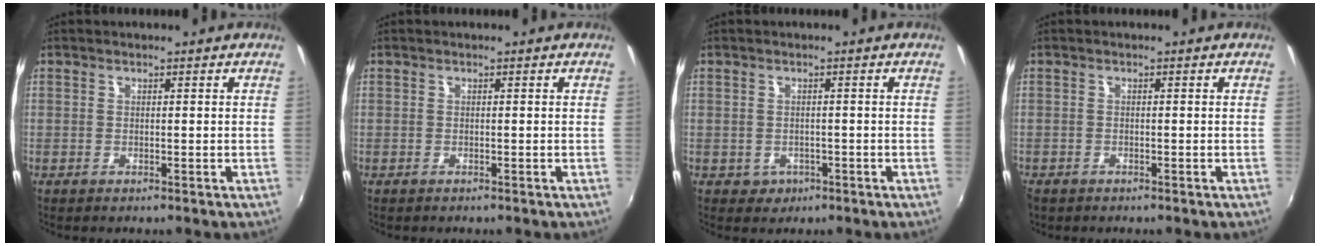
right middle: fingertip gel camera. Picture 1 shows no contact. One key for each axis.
{"total": 0.0}
{"total": 2.6, "fx": -0.9, "fy": 2.3, "fz": 0.7, "tx": -0.018, "ty": -0.003, "tz": -0.009}
{"total": 1.3, "fx": -1.0, "fy": 0.8, "fz": 0.3, "tx": -0.012, "ty": -0.004, "tz": -0.019}